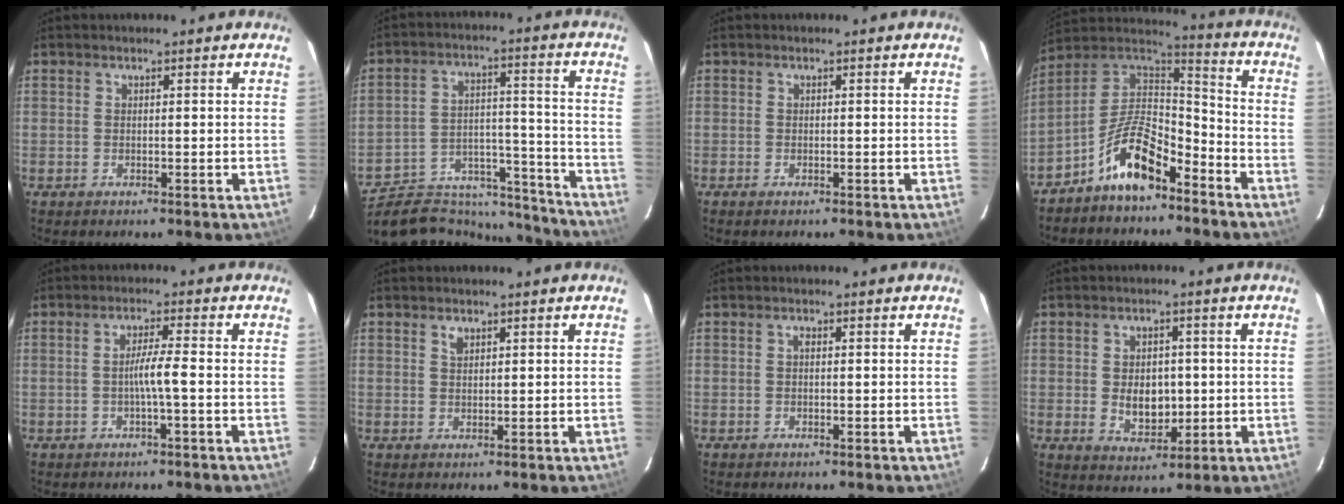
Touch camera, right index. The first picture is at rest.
{"total": 21.5, "force": [-19.6, 7.0, 5.4], "torque": [-0.095, 0.041, -0.271]}
{"total": 0.6, "force": [-0.5, 0.3, 0.3], "torque": [-0.007, -0.002, -0.010]}
{"total": 12.9, "force": [-7.8, 5.3, 8.7], "torque": [-0.176, 0.025, -0.144]}
{"total": 3.5, "force": [-1.0, -0.6, 3.3], "torque": [-0.063, 0.001, -0.018]}
{"total": 1.4, "force": [0.9, 0.9, 0.7], "torque": [-0.012, 0.004, 0.016]}
{"total": 0.6, "force": [0.0, 0.4, 0.5], "torque": [-0.009, 0.005, -0.001]}
{"total": 6.9, "force": [-0.3, 4.9, 4.9], "torque": [-0.087, -0.003, 0.007]}